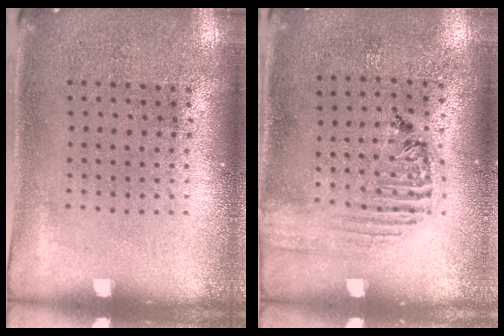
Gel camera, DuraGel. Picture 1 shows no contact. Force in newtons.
{"total": 1.6, "press": 1.6, "slide": 0.3}